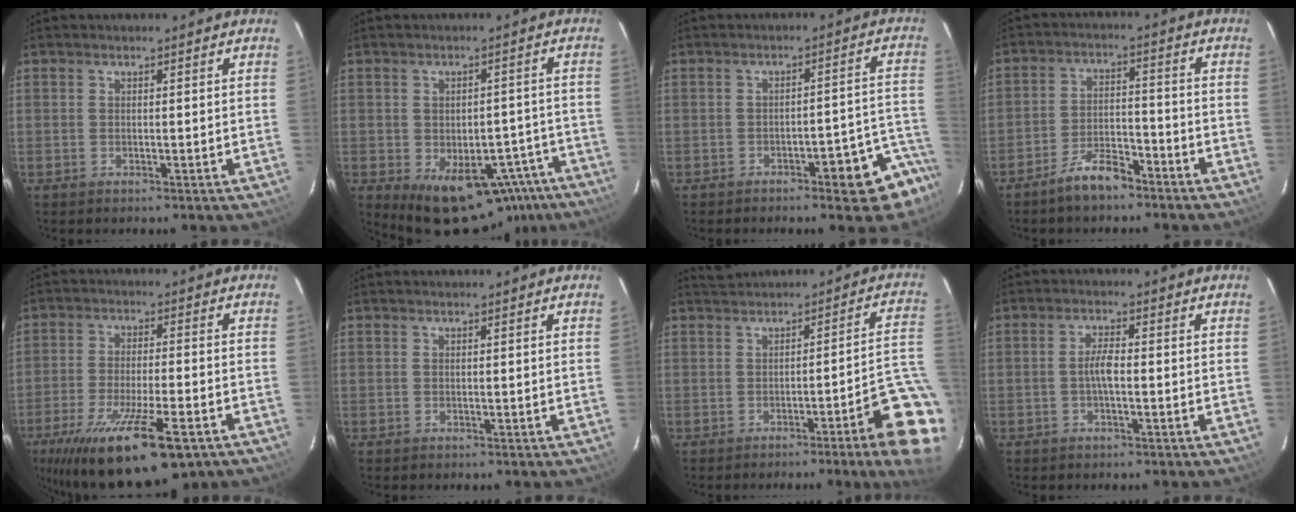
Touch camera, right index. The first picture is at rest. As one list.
[{"total": 15.6, "force": [-9.8, 9.4, 7.7], "torque": [-0.113, 0.012, -0.089]}, {"total": 8.4, "force": [-6.3, 1.3, 5.4], "torque": [-0.037, 0.017, -0.077]}, {"total": 7.1, "force": [-5.8, 2.3, 3.4], "torque": [-0.082, 0.008, -0.096]}, {"total": 20.4, "force": [-13.1, 5.3, 14.8], "torque": [-0.279, -0.063, -0.205]}, {"total": 0.0}, {"total": 9.5, "force": [-4.4, -0.7, 8.4], "torque": [-0.063, 0.014, -0.047]}, {"total": 2.8, "force": [-0.8, 0.7, 2.6], "torque": [-0.053, 0.006, -0.015]}]